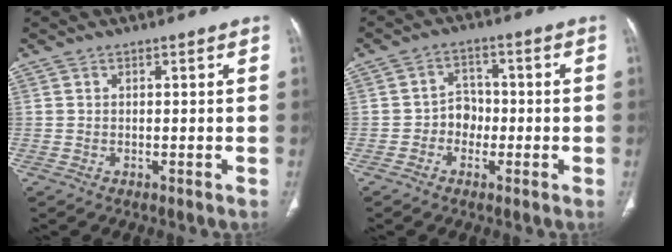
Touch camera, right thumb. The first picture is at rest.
{"total": 4.3, "force": [-1.3, 3.7, 1.8], "torque": [0.001, 0.017, -0.031]}